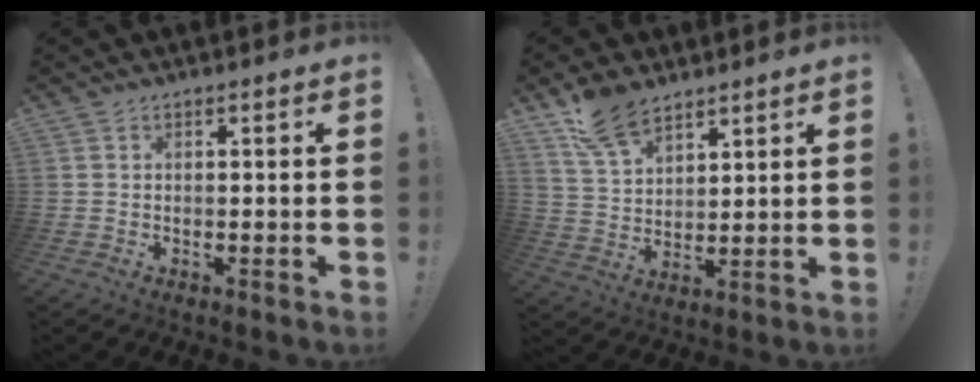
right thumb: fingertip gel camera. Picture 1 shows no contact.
{"total": 11.0, "force": [8.3, 5.4, 4.9], "torque": [-0.098, -0.042, 0.161]}